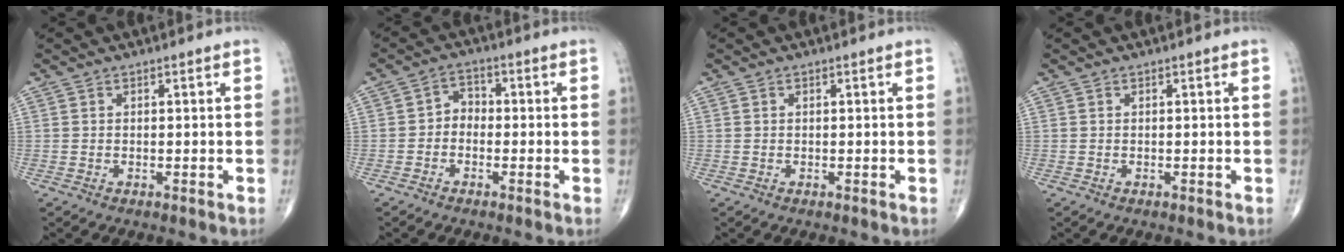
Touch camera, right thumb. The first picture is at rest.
{"total": 3.1, "force": [-1.0, 2.5, 1.7], "torque": [-0.003, 0.018, -0.032]}
{"total": 0.0}
{"total": 0.0}